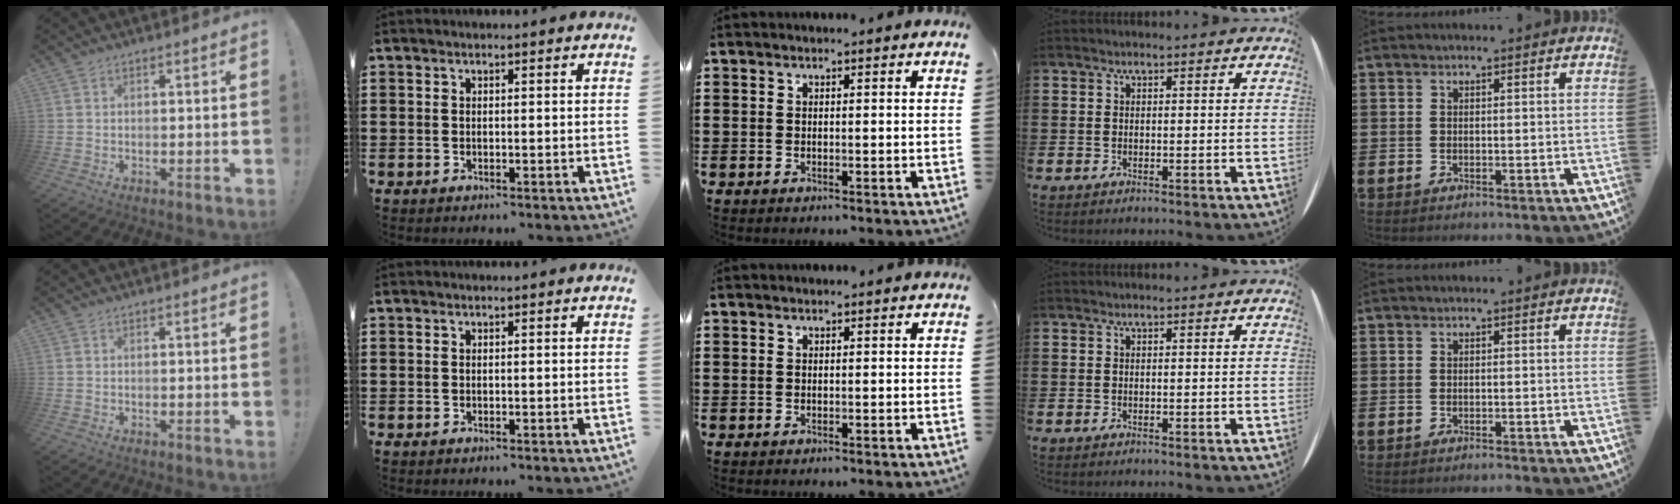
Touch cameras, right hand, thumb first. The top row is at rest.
{}